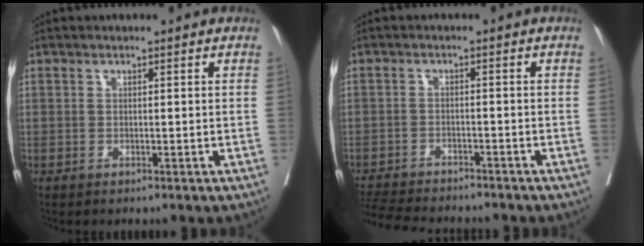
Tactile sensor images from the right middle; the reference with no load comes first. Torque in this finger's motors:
{"motor_torque": [0.24, -0.45, 0.08, 0.04]}